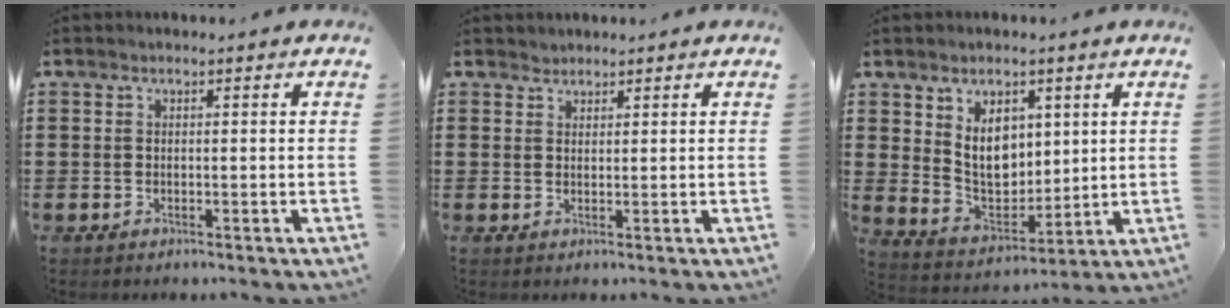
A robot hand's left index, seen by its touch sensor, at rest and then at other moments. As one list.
[{"total": 1.3, "force": [1.2, 0.4, -0.1], "torque": [-0.002, 0.001, 0.025]}, {"total": 7.9, "force": [2.9, 5.7, 4.7], "torque": [-0.086, -0.001, 0.054]}]